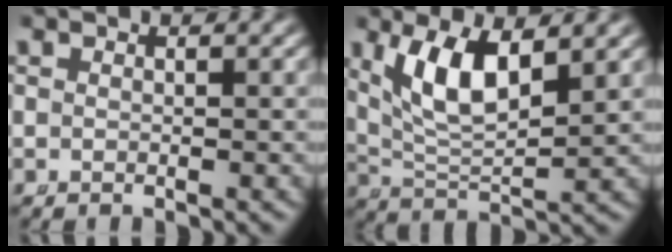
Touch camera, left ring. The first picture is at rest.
{"total": 6.1, "force": [2.5, 2.8, 4.9], "torque": [-0.104, -0.009, 0.054]}